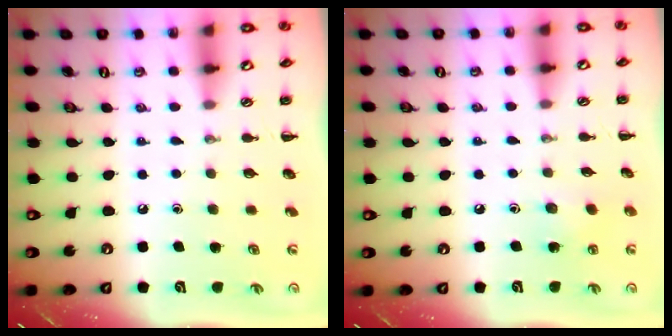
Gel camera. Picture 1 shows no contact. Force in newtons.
{"total": 3.9, "press": 3.8, "slide": 1.1}